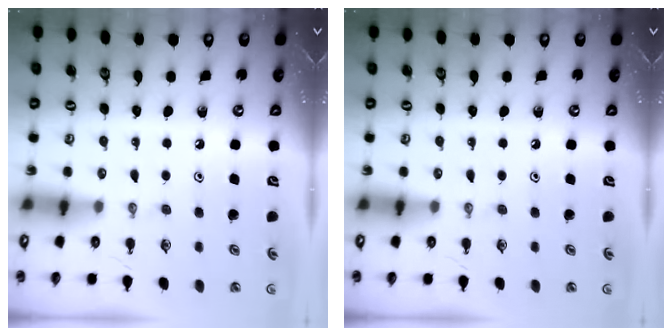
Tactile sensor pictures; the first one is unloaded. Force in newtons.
{"total": 0.0}